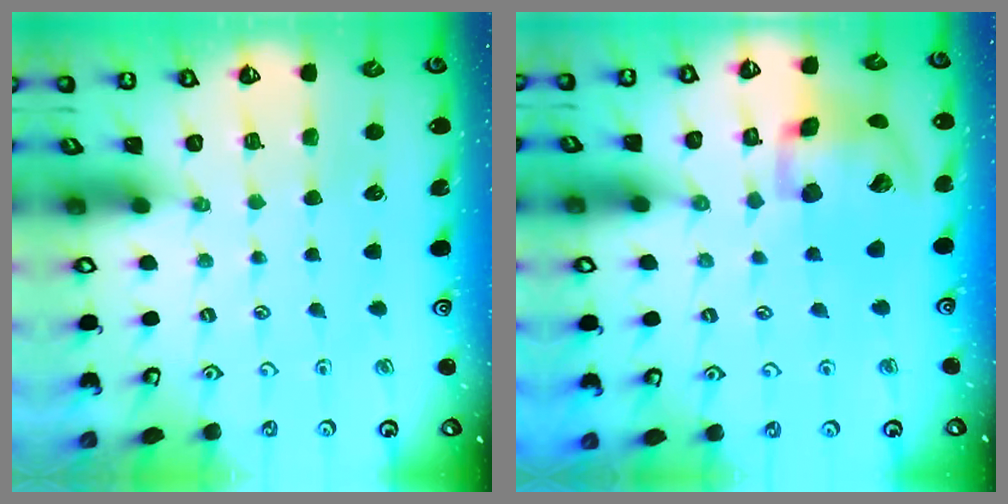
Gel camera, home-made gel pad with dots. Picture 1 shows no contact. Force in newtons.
{"total": 16.3, "press": 16.1, "slide": 2.7}